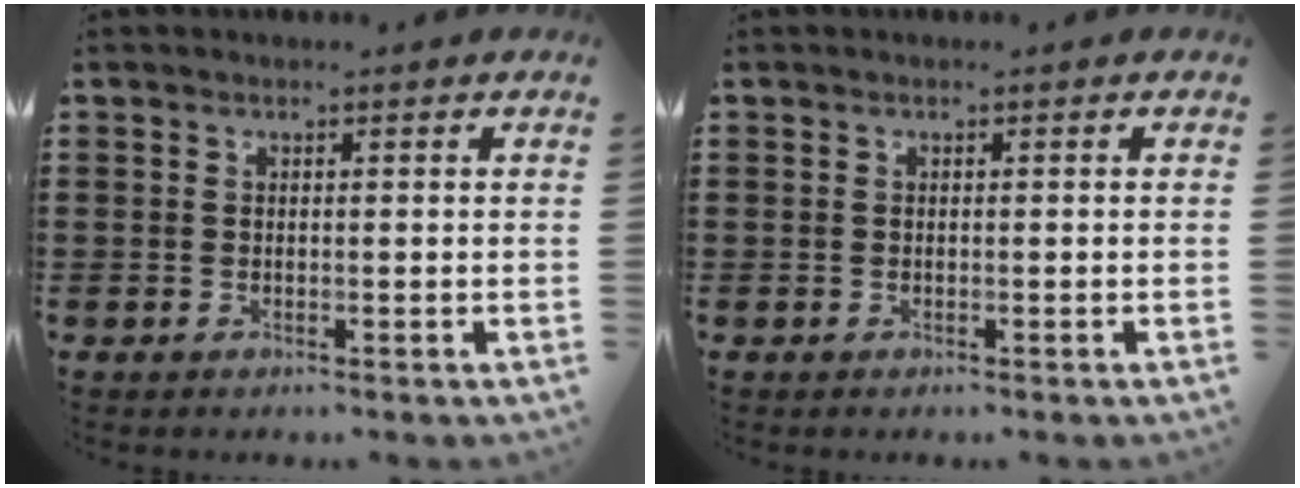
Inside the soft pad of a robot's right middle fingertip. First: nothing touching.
{"total": 0.0}